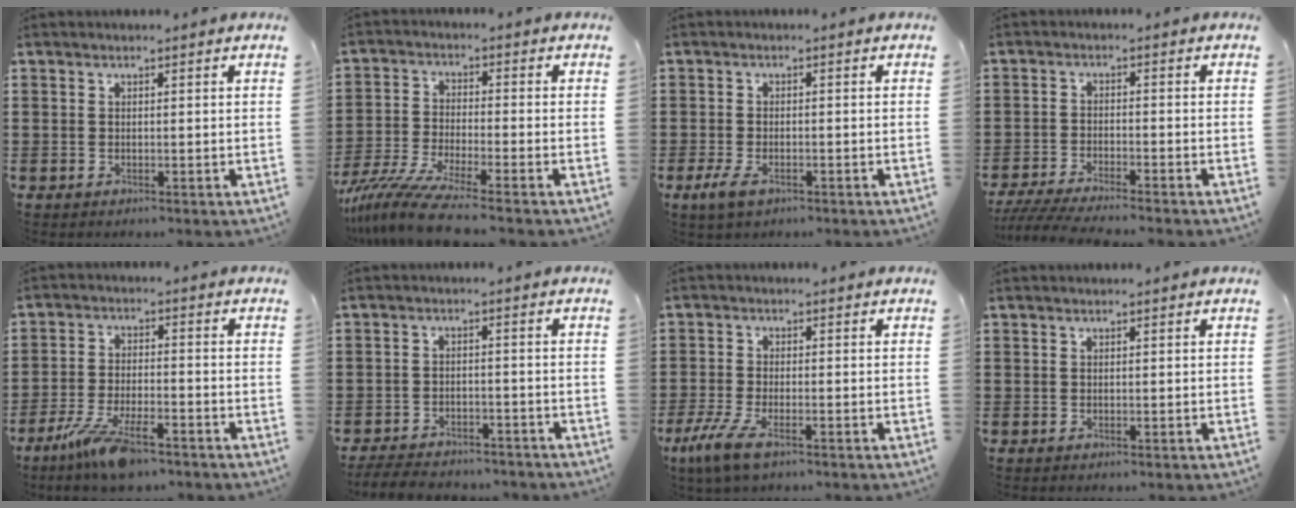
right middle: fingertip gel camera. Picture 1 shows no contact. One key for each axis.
{"total": 7.8, "fx": -6.6, "fy": 0.2, "fz": 4.1, "tx": -0.100, "ty": -0.016, "tz": -0.130}
{"total": 2.9, "fx": -1.5, "fy": 1.3, "fz": 2.1, "tx": -0.052, "ty": -0.005, "tz": -0.031}
{"total": 4.2, "fx": -3.9, "fy": -0.1, "fz": 1.4, "tx": -0.038, "ty": -0.015, "tz": -0.080}
{"total": 8.7, "fx": -5.9, "fy": 2.0, "fz": 6.1, "tx": -0.131, "ty": -0.007, "tz": -0.112}
{"total": 4.2, "fx": -4.1, "fy": 0.6, "fz": 0.5, "tx": -0.015, "ty": 0.002, "tz": -0.086}
{"total": 5.3, "fx": -3.1, "fy": 1.7, "fz": 3.9, "tx": -0.101, "ty": -0.011, "tz": -0.062}
{"total": 0.0}